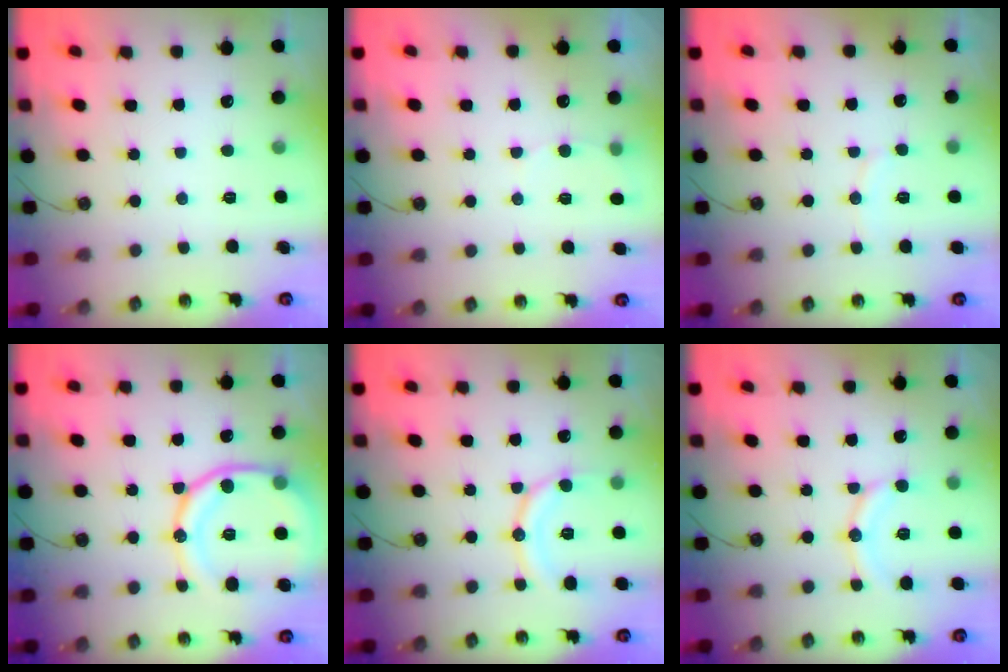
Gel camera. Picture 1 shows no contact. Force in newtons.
{"total": 4.3, "press": 4.2, "slide": 1.2}
{"total": 5.9, "press": 5.9, "slide": 0.7}
{"total": 17.4, "press": 17.2, "slide": 2.1}
{"total": 12.4, "press": 12.4, "slide": 1.3}
{"total": 11.0, "press": 10.6, "slide": 3.0}